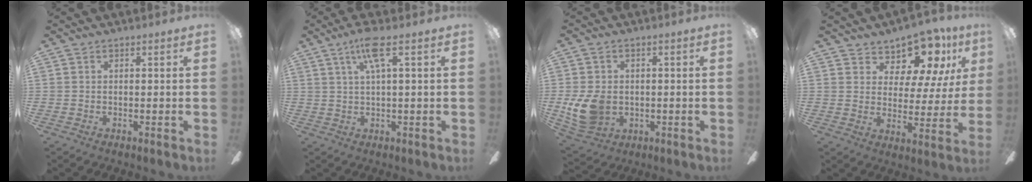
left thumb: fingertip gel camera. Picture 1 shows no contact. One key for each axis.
{"total": 7.4, "fx": 3.2, "fy": 1.4, "fz": 6.5, "tx": -0.119, "ty": 0.001, "tz": 0.050}
{"total": 9.6, "fx": -1.2, "fy": 7.5, "fz": 5.9, "tx": -0.125, "ty": 0.008, "tz": -0.019}
{"total": 12.1, "fx": 9.6, "fy": 5.4, "fz": 5.0, "tx": -0.087, "ty": -0.071, "tz": 0.174}